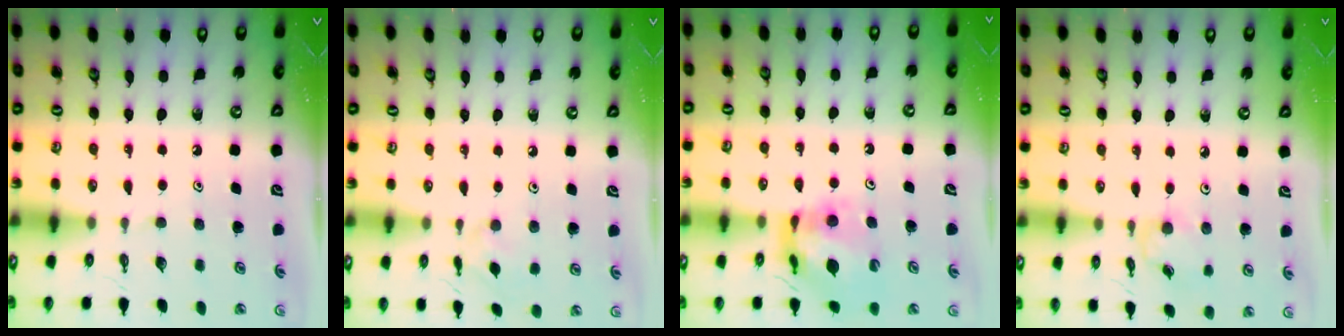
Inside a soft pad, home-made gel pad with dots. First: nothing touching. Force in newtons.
{"total": 2.8, "press": 2.7, "slide": 0.6}
{"total": 11.0, "press": 11.0, "slide": 1.2}
{"total": 3.7, "press": 3.7, "slide": 0.5}